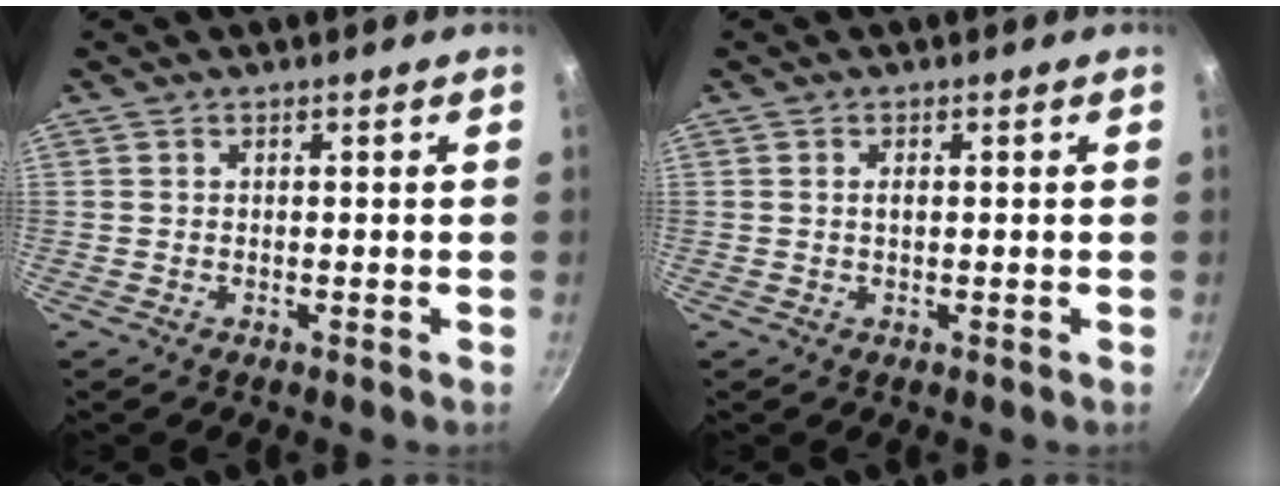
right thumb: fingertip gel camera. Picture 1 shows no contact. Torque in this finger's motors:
{"motor_torque": [-0.36, 0.15, -0.01, 0.29, -0.01]}